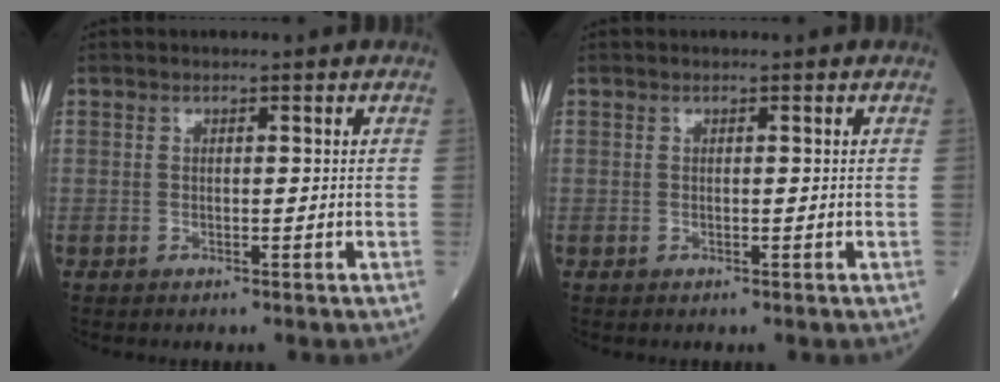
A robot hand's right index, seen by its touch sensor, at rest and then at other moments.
{"total": 0.0}